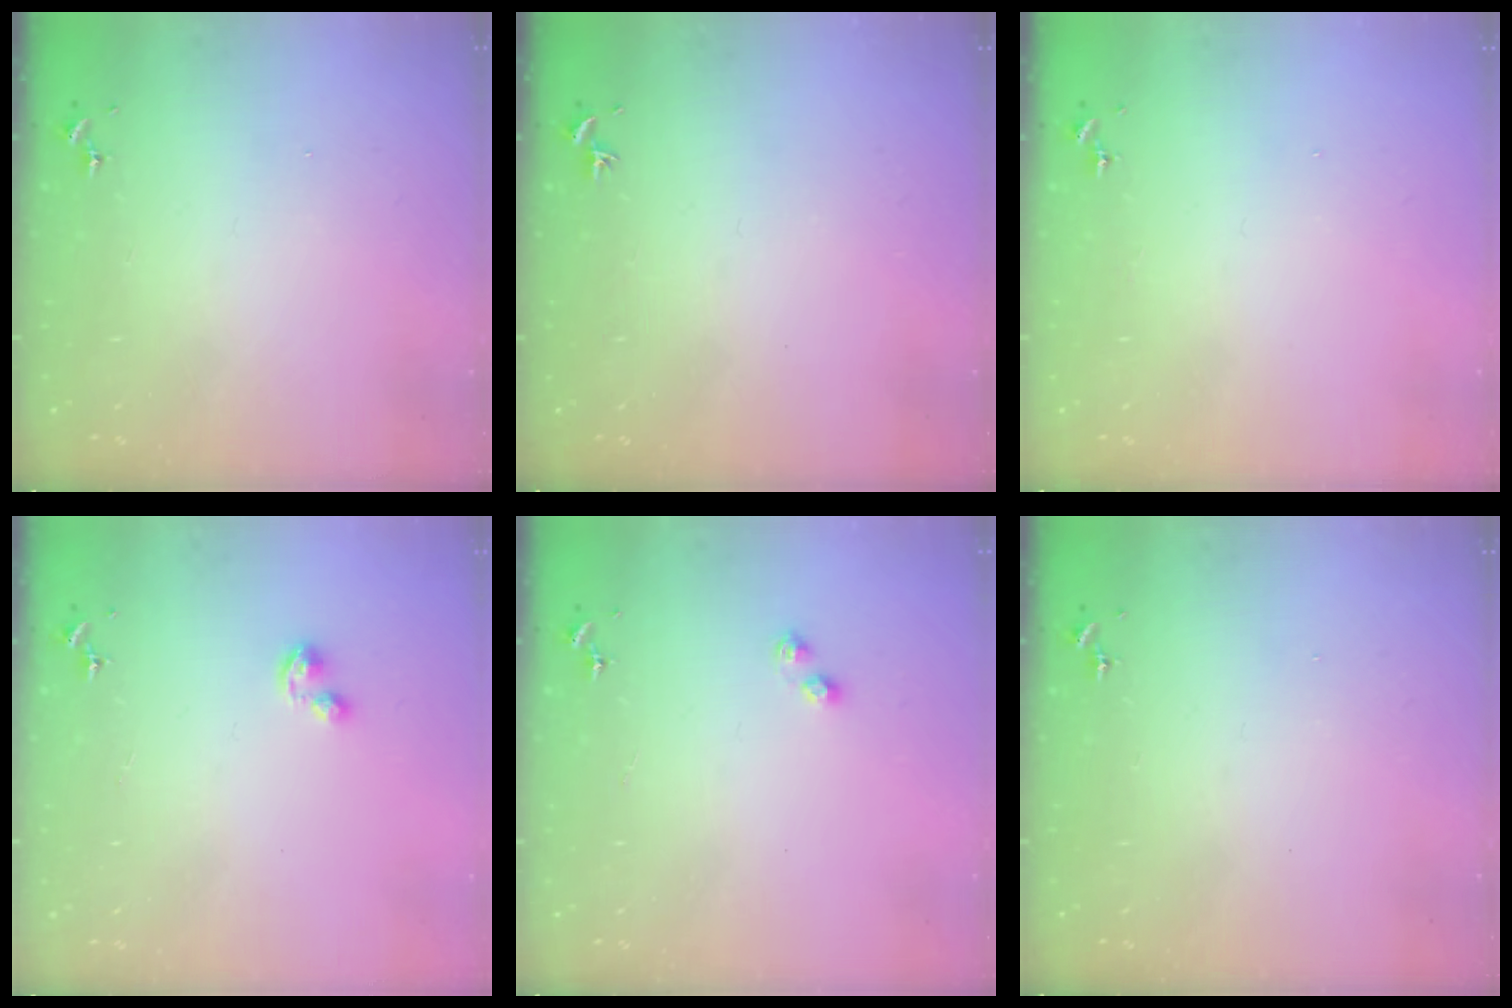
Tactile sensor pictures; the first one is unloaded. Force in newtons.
{"total": 0.0}
{"total": 0.0}
{"total": 1.9, "press": 1.9, "slide": 0.3}
{"total": 2.8, "press": 2.8, "slide": 0.3}
{"total": 0.0}